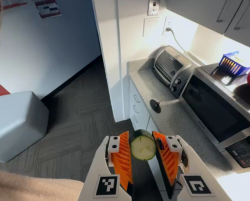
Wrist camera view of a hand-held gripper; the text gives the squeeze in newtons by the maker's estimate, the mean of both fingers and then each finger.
{"total": 9.9, "left": 9.8, "right": 10.0}